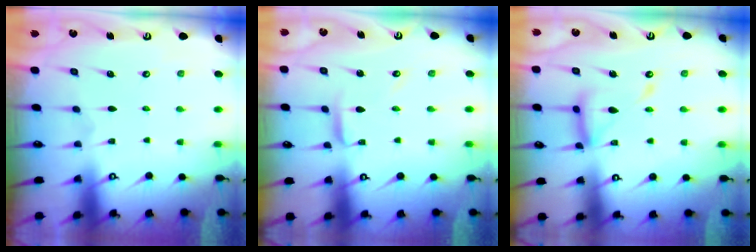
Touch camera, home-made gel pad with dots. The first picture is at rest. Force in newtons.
{"total": 2.9, "press": 2.9, "slide": 0.2}
{"total": 13.8, "press": 13.7, "slide": 1.4}